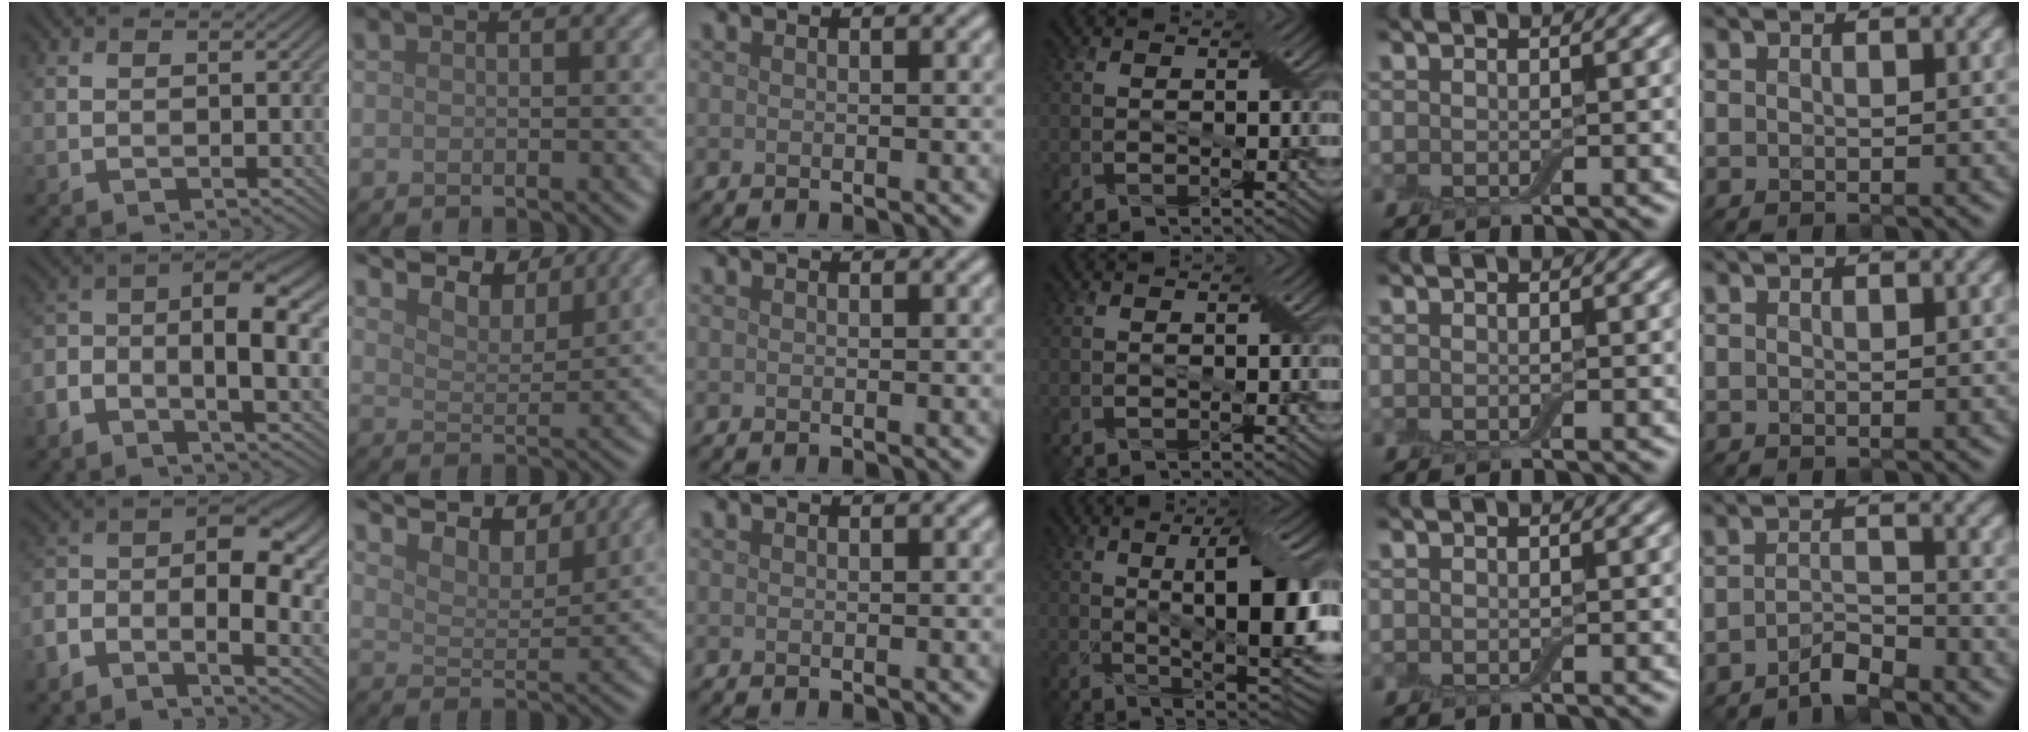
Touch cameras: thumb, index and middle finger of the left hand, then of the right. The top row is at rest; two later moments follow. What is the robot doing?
{"motion": "insert", "object": "backpack"}